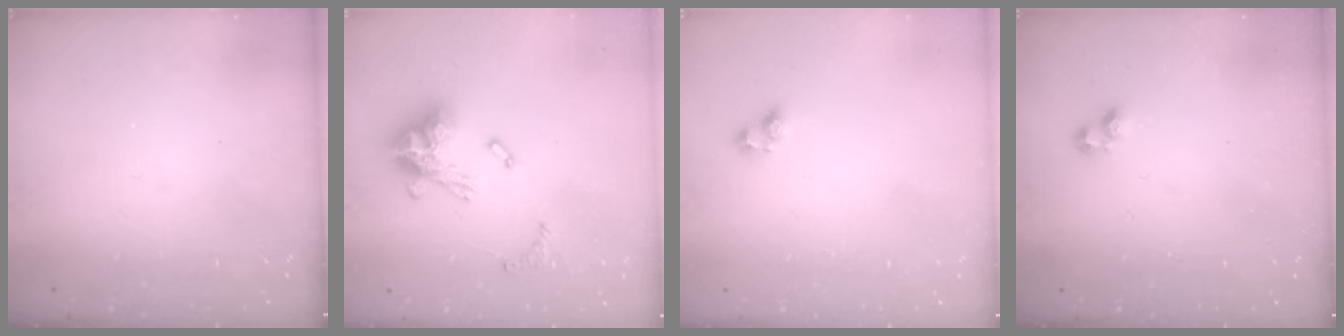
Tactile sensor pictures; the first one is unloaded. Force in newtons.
{"total": 13.4, "press": 13.4, "slide": 0.9}
{"total": 4.0, "press": 4.0, "slide": 0.3}
{"total": 1.9, "press": 1.9, "slide": 0.3}